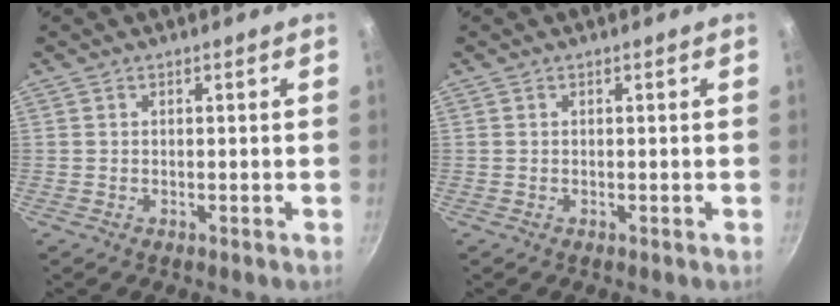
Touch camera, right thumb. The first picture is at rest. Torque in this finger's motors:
{"motor_torque": [0.00, 0.00, 0.00, 0.00, -0.01]}